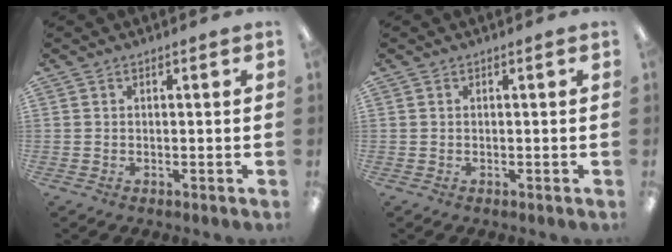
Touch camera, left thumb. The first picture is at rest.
{"total": 0.0}